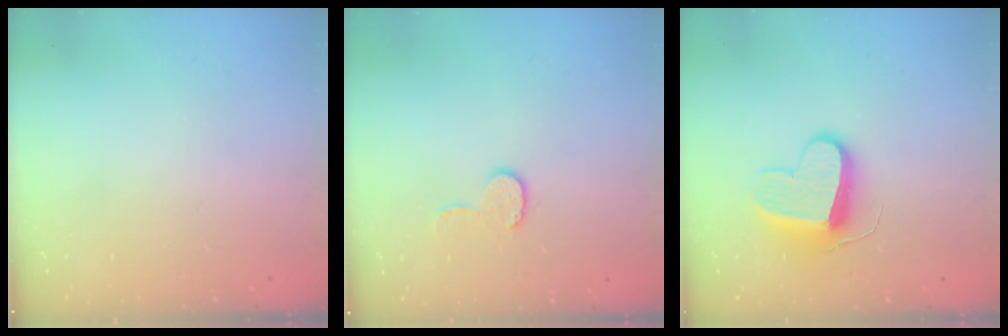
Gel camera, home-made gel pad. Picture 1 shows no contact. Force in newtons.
{"total": 6.4, "press": 6.4, "slide": 0.6}
{"total": 9.9, "press": 9.9, "slide": 0.0}